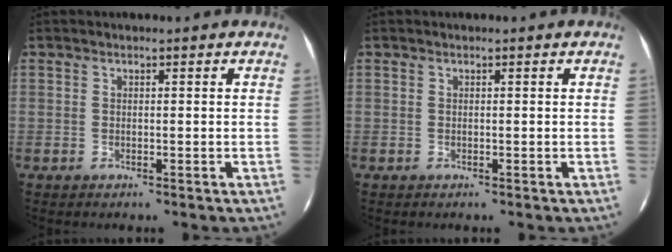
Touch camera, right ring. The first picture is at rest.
{"total": 0.0}